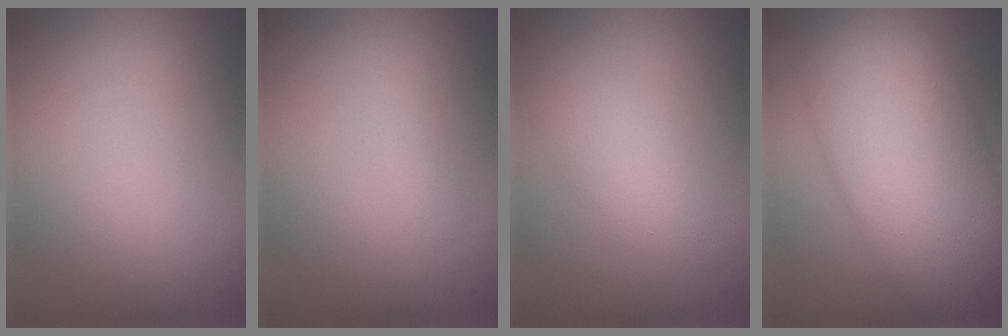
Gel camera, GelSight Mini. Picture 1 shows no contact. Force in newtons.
{"total": 0.9, "press": 0.9, "slide": 0.0}
{"total": 2.7, "press": 2.7, "slide": 0.2}
{"total": 11.4, "press": 11.4, "slide": 0.5}